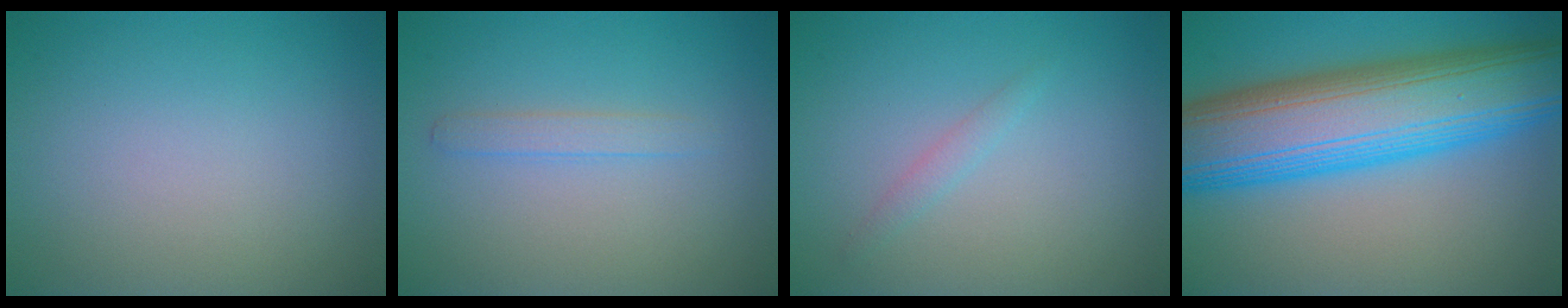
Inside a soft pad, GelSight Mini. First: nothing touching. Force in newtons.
{"total": 1.3, "press": 1.3, "slide": 0.1}
{"total": 1.0, "press": 1.0, "slide": 0.1}
{"total": 14.4, "press": 14.4, "slide": 0.1}